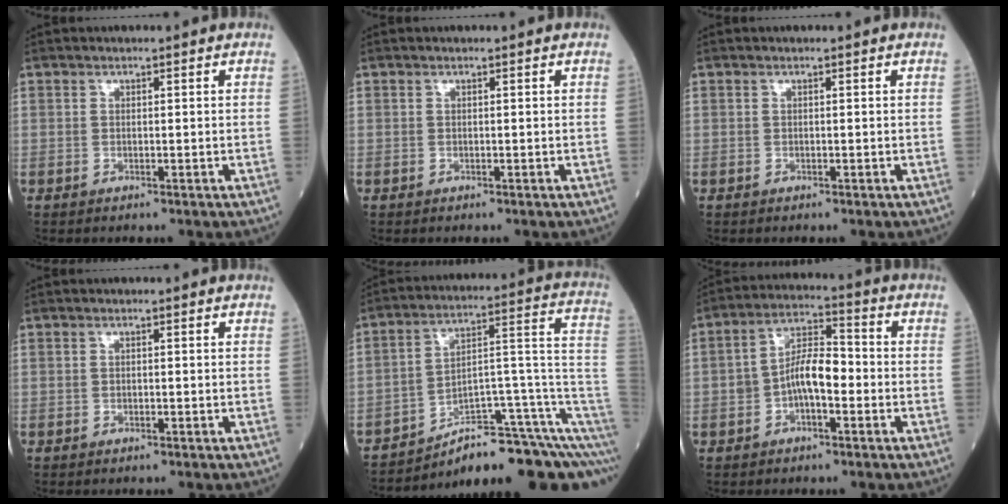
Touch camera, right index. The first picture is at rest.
{"total": 0.0}
{"total": 0.0}
{"total": 0.0}
{"total": 16.0, "force": [-11.0, 3.3, 11.1], "torque": [-0.084, 0.088, -0.151]}
{"total": 7.5, "force": [-1.6, 3.1, 6.6], "torque": [-0.127, 0.026, -0.030]}